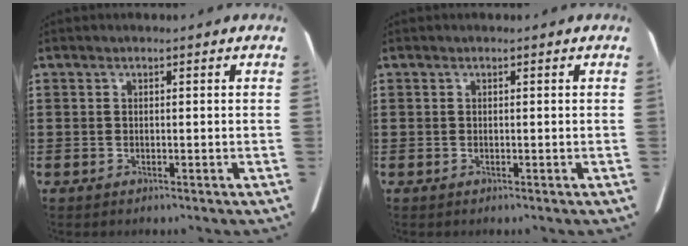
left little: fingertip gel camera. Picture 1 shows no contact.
{"total": 0.0}